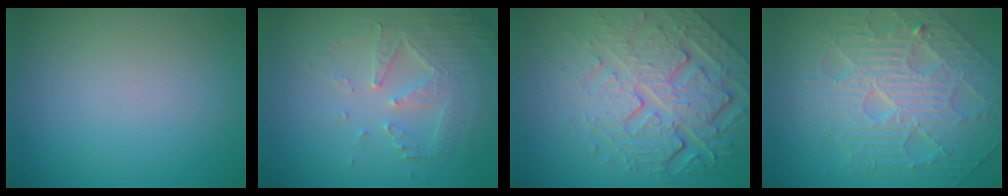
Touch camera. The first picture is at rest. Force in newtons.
{"total": 5.2, "press": 3.7, "slide": 3.6}
{"total": 8.4, "press": 5.9, "slide": 6.0}
{"total": 6.4, "press": 5.5, "slide": 3.3}